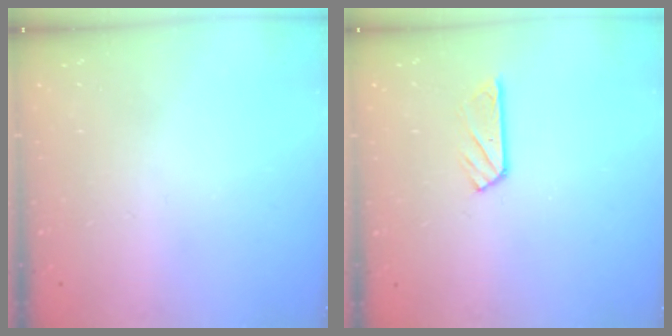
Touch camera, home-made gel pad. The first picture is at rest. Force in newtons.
{"total": 4.7, "press": 4.6, "slide": 0.3}